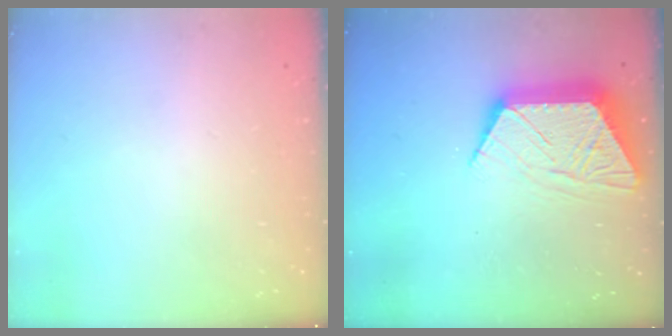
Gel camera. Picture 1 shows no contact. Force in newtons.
{"total": 13.3, "press": 13.3, "slide": 0.9}